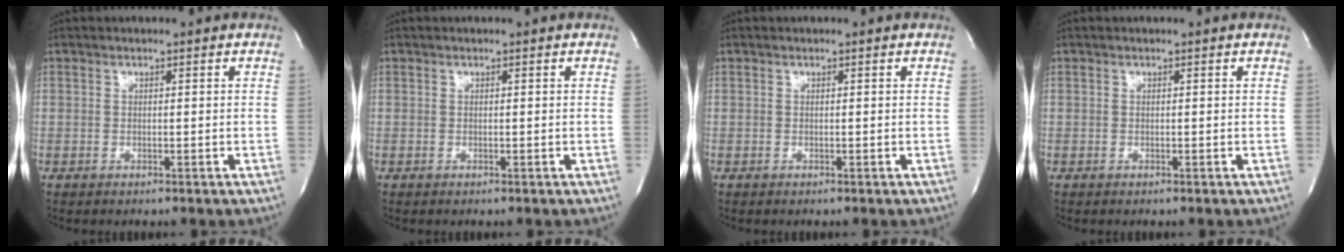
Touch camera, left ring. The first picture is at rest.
{"total": 0.0}
{"total": 0.0}
{"total": 0.0}